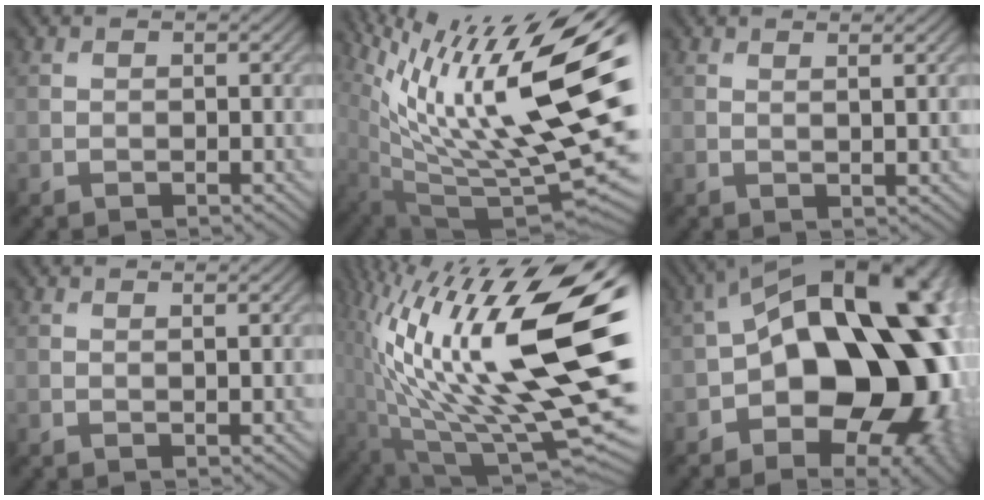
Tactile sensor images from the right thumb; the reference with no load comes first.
{"total": 19.0, "force": [7.5, 5.6, 16.5], "torque": [-0.274, 0.015, 0.147]}
{"total": 2.4, "force": [1.1, 0.5, 2.1], "torque": [-0.030, 0.004, 0.020]}
{"total": 1.5, "force": [0.6, 0.4, 1.3], "torque": [-0.015, 0.003, 0.010]}
{"total": 19.5, "force": [2.8, 6.9, 18.0], "torque": [-0.329, 0.002, 0.053]}
{"total": 21.2, "force": [-1.5, 12.9, 16.8], "torque": [-0.244, -0.024, -0.015]}